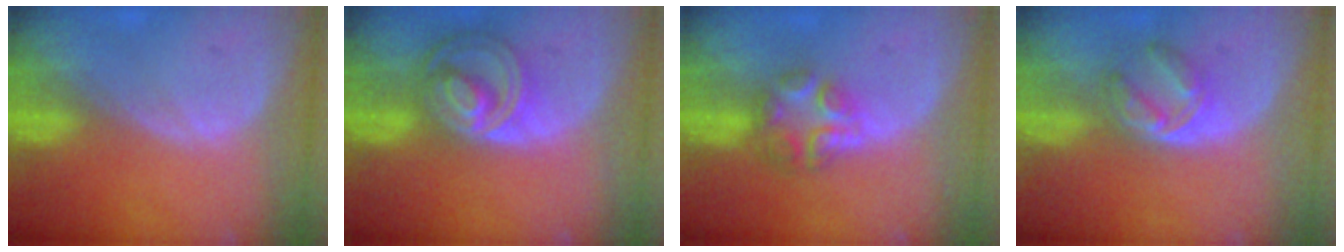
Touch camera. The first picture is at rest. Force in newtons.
{"total": 8.5, "press": 7.3, "slide": 4.4}
{"total": 6.1, "press": 5.4, "slide": 2.9}
{"total": 5.3, "press": 5.1, "slide": 1.3}